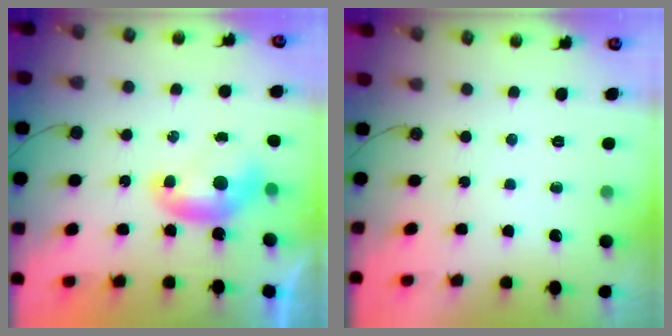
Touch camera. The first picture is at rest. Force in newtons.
{"total": 0.0}